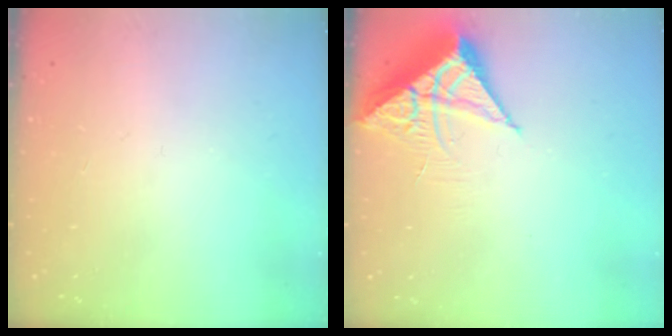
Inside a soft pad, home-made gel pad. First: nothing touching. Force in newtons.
{"total": 7.7, "press": 7.7, "slide": 0.5}